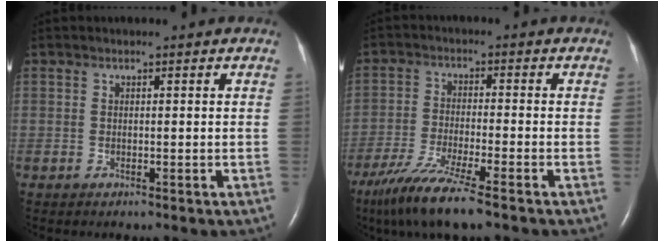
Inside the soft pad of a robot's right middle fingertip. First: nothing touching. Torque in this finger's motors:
{"motor_torque": [0.90, -0.84, 0.21, 0.06]}